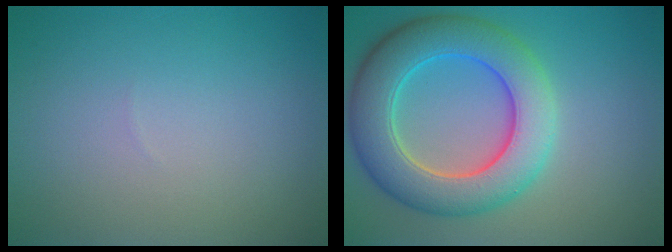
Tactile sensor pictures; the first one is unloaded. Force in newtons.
{"total": 8.5, "press": 8.4, "slide": 0.4}